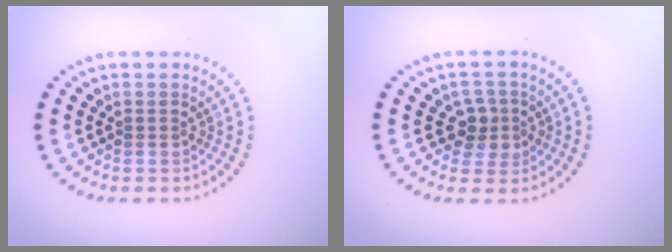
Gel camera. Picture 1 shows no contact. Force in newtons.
{"total": 2.6, "press": 2.4, "slide": 1.1}